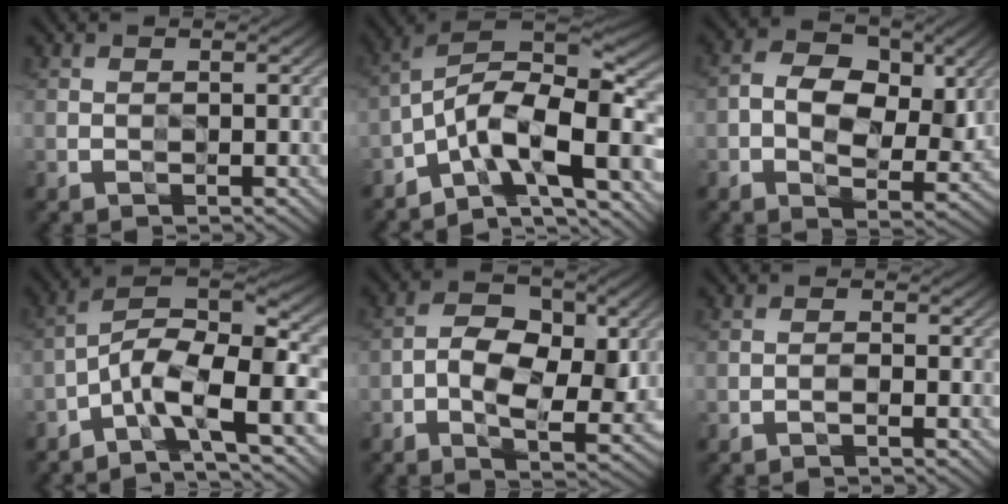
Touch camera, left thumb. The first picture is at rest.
{"total": 14.1, "force": [-6.7, 5.6, 11.1], "torque": [-0.190, -0.004, -0.130]}
{"total": 7.5, "force": [1.0, 5.0, 5.6], "torque": [-0.101, -0.006, 0.013]}
{"total": 11.2, "force": [-5.5, 3.7, 9.1], "torque": [-0.164, -0.001, -0.108]}
{"total": 7.0, "force": [-0.4, 4.2, 5.6], "torque": [-0.094, -0.002, -0.011]}
{"total": 0.7, "force": [-0.7, 0.0, 0.0], "torque": [0.002, 0.000, -0.015]}